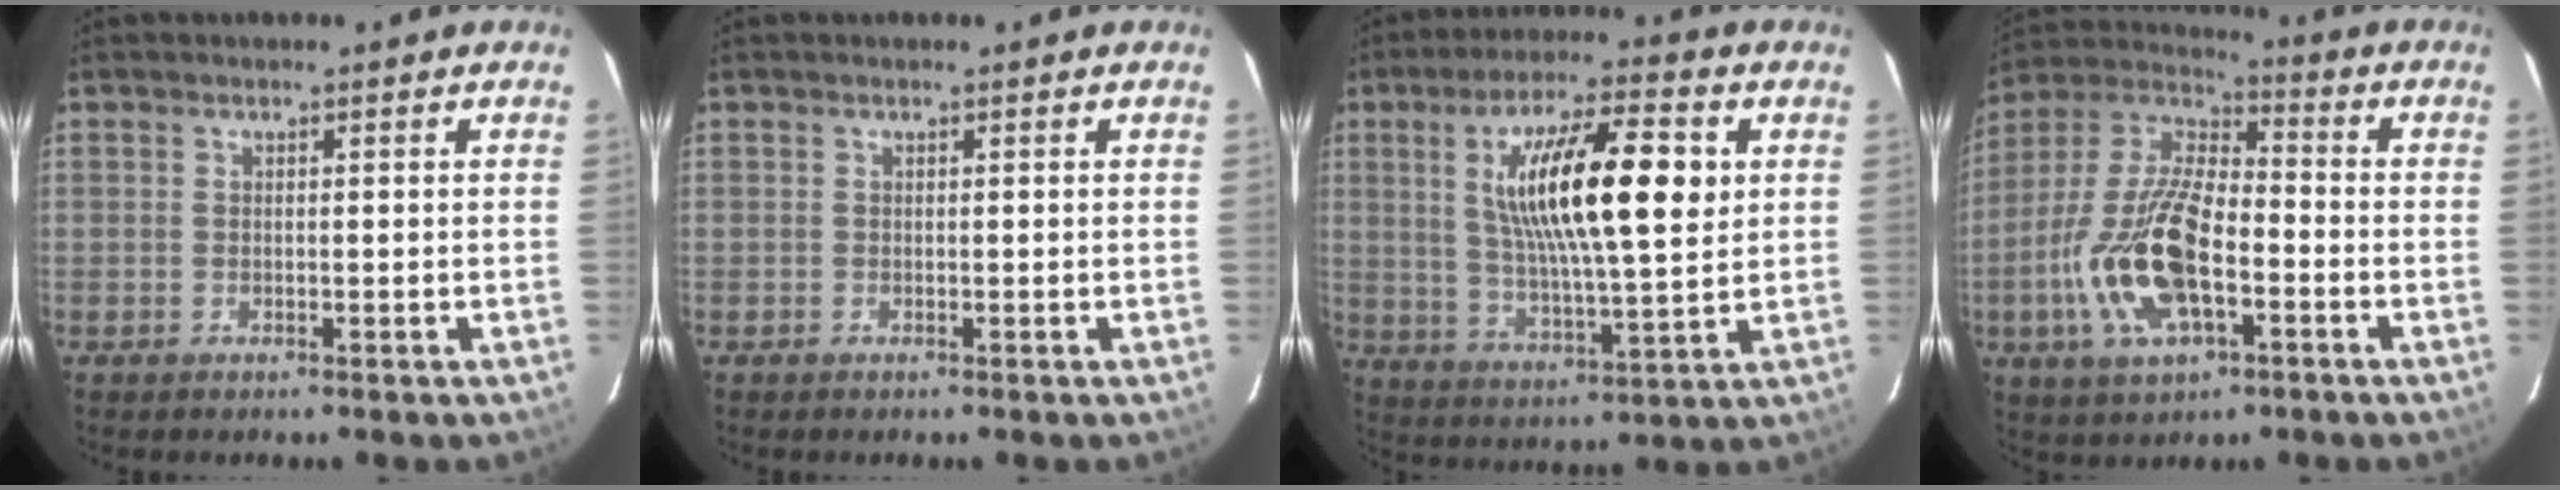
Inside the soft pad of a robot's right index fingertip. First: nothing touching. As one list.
[{"total": 0.0}, {"total": 17.8, "force": [4.3, 4.2, 16.8], "torque": [-0.292, 0.012, 0.078]}, {"total": 18.6, "force": [-5.5, 8.2, 15.7], "torque": [-0.333, -0.005, -0.104]}]